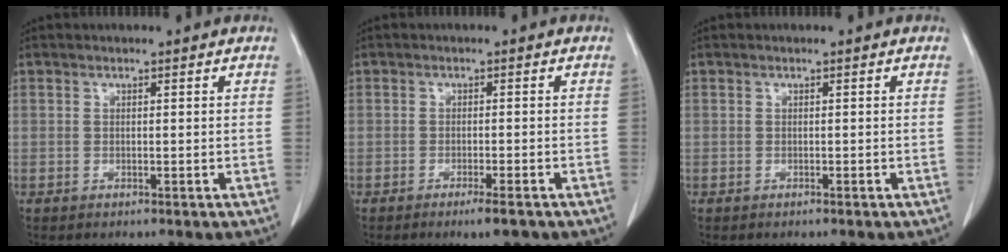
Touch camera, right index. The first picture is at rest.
{"total": 3.1, "force": [-2.2, 0.2, 2.2], "torque": [-0.029, -0.004, -0.030]}
{"total": 0.0}